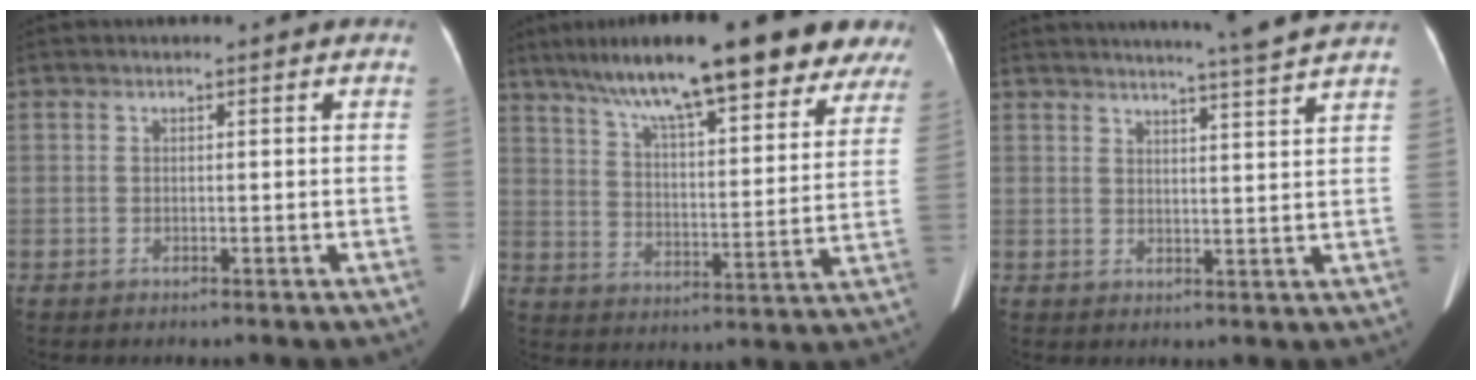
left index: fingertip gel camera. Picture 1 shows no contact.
{"total": 24.7, "force": [18.9, 4.6, 15.3], "torque": [-0.233, 0.035, 0.259]}
{"total": 8.5, "force": [7.7, -1.9, 3.1], "torque": [-0.047, -0.012, 0.091]}